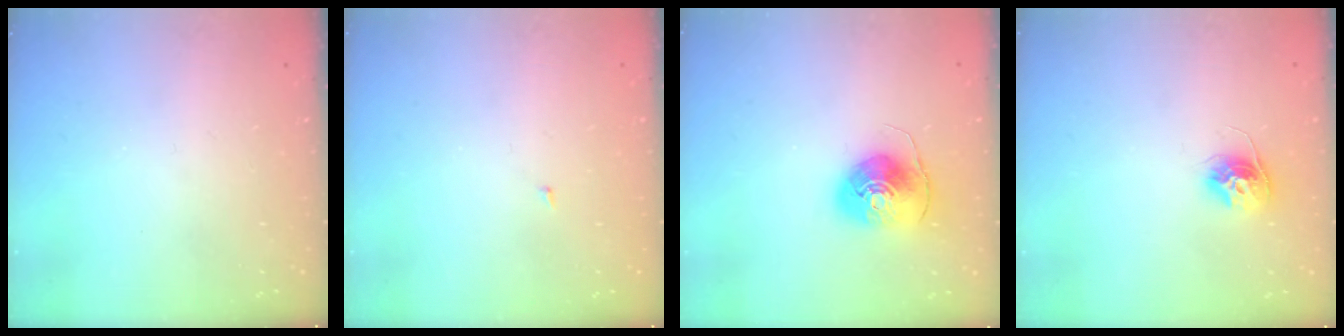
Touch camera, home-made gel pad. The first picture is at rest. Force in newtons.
{"total": 1.4, "press": 1.3, "slide": 0.1}
{"total": 8.4, "press": 8.3, "slide": 1.5}
{"total": 10.2, "press": 10.1, "slide": 0.7}